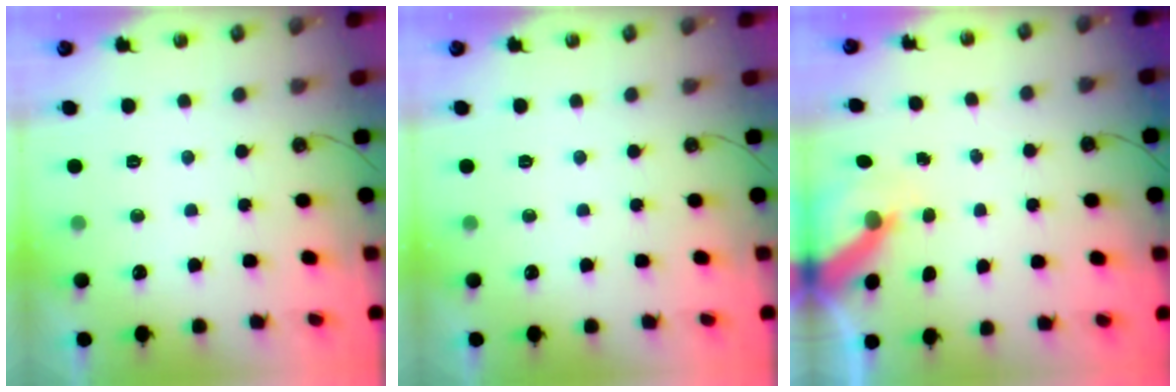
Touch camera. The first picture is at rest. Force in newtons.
{"total": 0.0}
{"total": 5.9, "press": 5.9, "slide": 0.6}